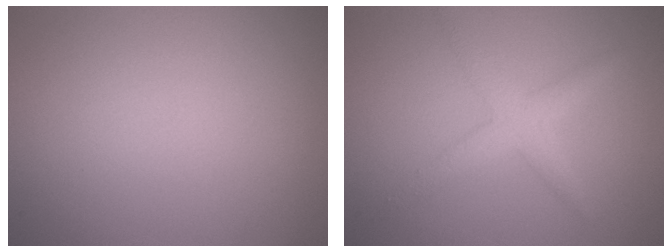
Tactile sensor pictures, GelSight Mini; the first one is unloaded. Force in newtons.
{"total": 2.5, "press": 2.5, "slide": 0.1}